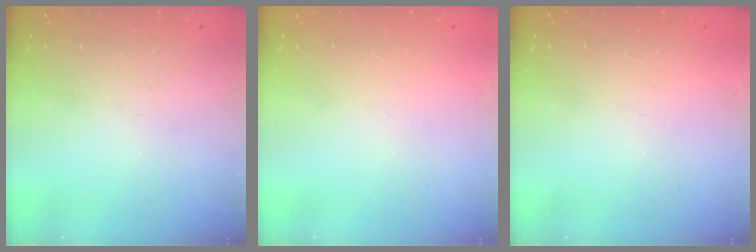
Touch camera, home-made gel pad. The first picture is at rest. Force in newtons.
{"total": 1.7, "press": 1.7, "slide": 0.1}
{"total": 1.7, "press": 1.7, "slide": 0.1}